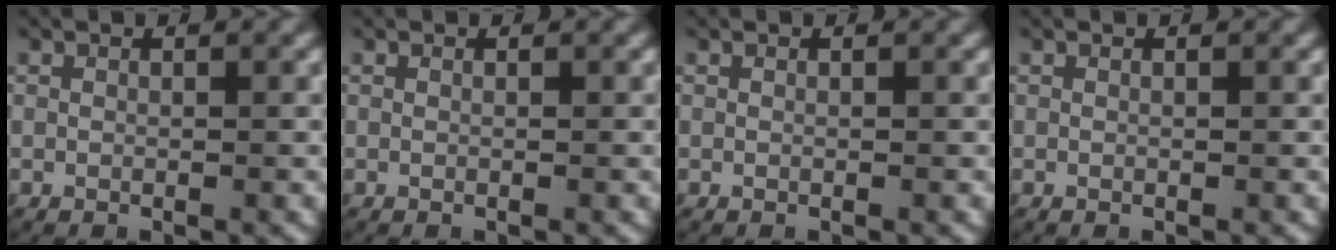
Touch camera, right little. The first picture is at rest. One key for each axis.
{"total": 0.0}
{"total": 0.0}
{"total": 0.0}